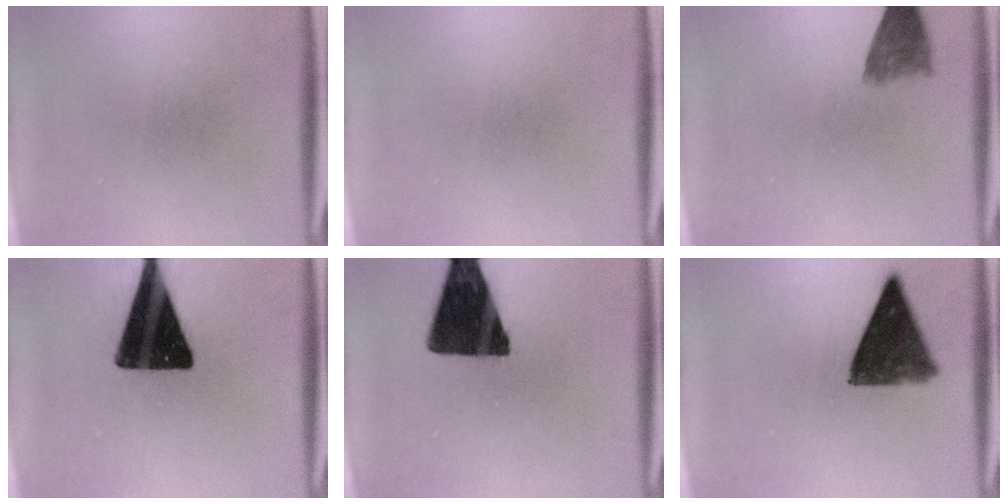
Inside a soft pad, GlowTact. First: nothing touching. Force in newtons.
{"total": 0.0}
{"total": 4.0}
{"total": 18.7}
{"total": 16.9}
{"total": 10.9}